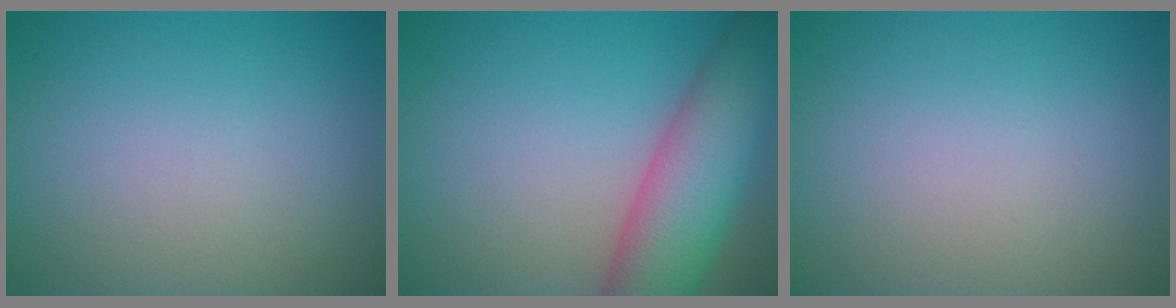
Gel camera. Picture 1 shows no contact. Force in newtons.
{"total": 9.0, "press": 9.0, "slide": 0.5}
{"total": 0.0}